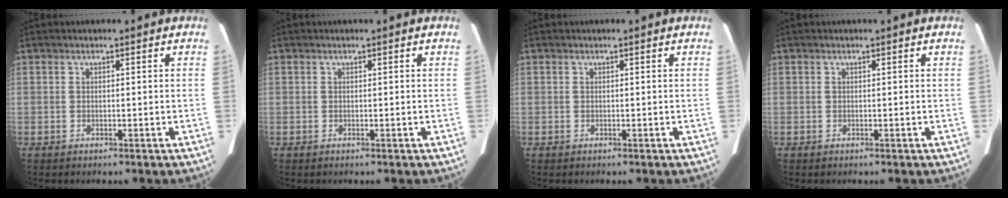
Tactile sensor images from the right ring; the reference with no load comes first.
{"total": 0.0}
{"total": 0.0}
{"total": 0.0}